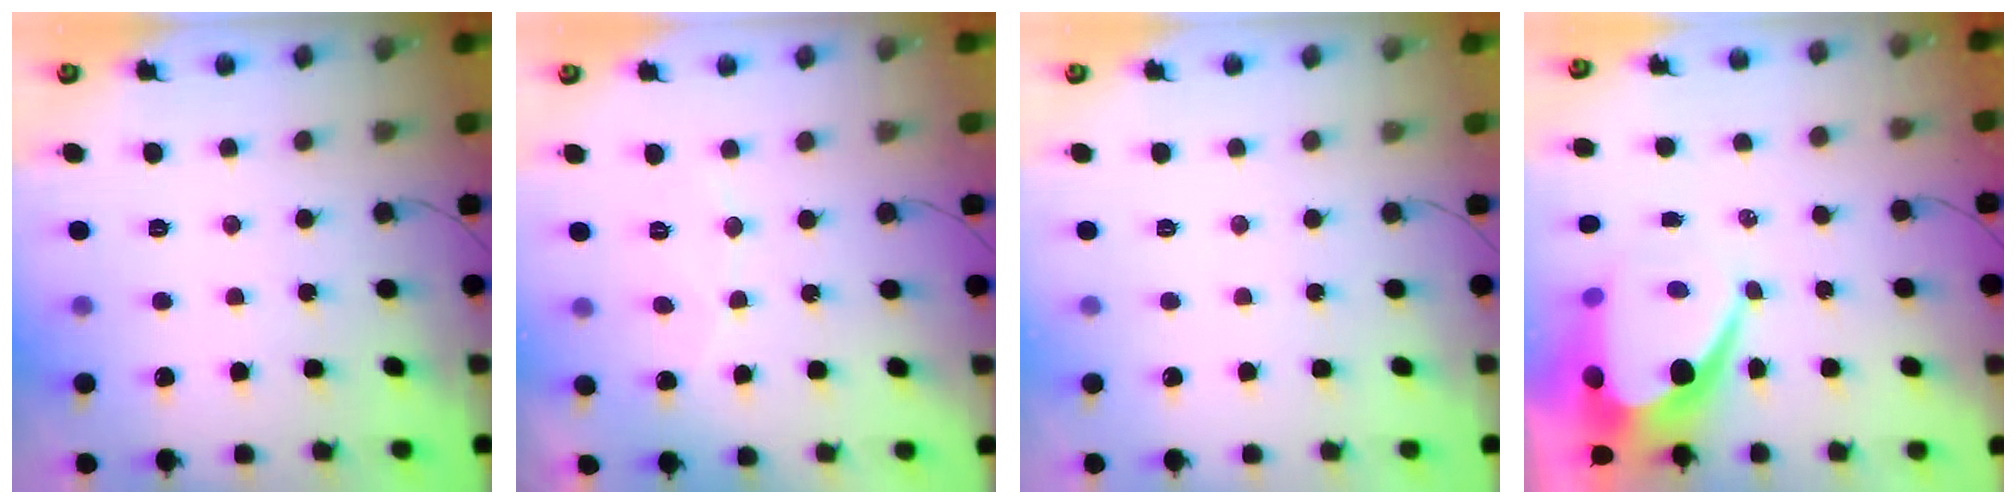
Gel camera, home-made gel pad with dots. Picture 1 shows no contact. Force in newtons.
{"total": 4.9, "press": 4.8, "slide": 0.5}
{"total": 0.0}
{"total": 11.2, "press": 11.1, "slide": 0.7}